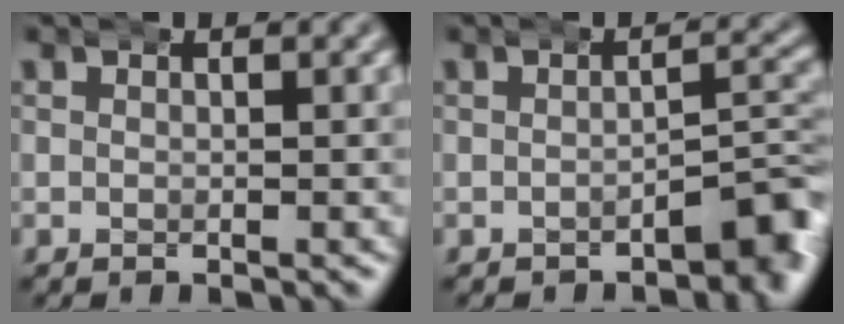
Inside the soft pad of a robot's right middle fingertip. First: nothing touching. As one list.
[{"total": 3.6, "force": [-1.8, 1.5, 2.8], "torque": [-0.027, 0.004, -0.029]}]